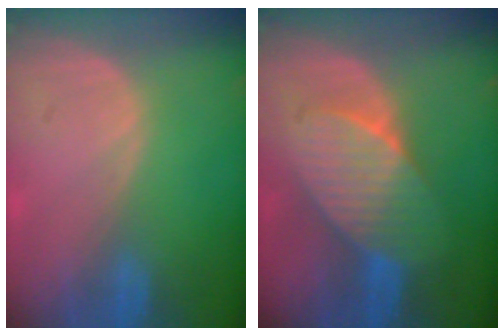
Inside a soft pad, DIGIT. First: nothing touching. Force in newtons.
{"total": 7.3, "press": 7.3, "slide": 1.0}